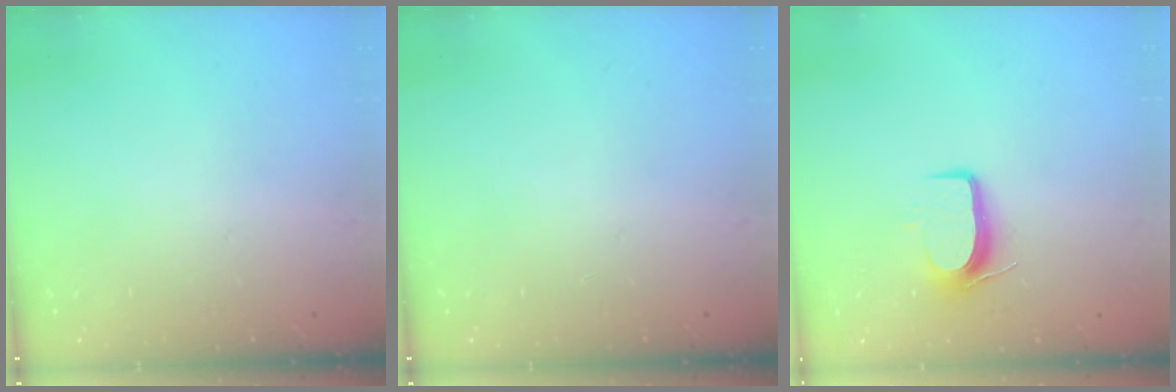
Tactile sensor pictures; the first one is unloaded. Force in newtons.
{"total": 0.0}
{"total": 8.7, "press": 8.6, "slide": 1.2}